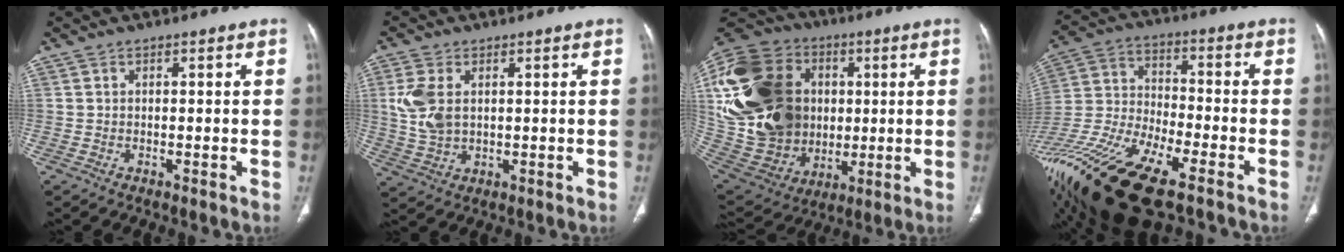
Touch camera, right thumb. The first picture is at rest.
{"total": 10.8, "force": [2.2, 6.2, 8.5], "torque": [-0.209, -0.004, 0.053]}
{"total": 35.5, "force": [5.2, 26.9, 22.7], "torque": [-0.502, 0.041, 0.114]}
{"total": 27.2, "force": [-17.5, 9.5, 18.5], "torque": [-0.461, -0.009, -0.321]}